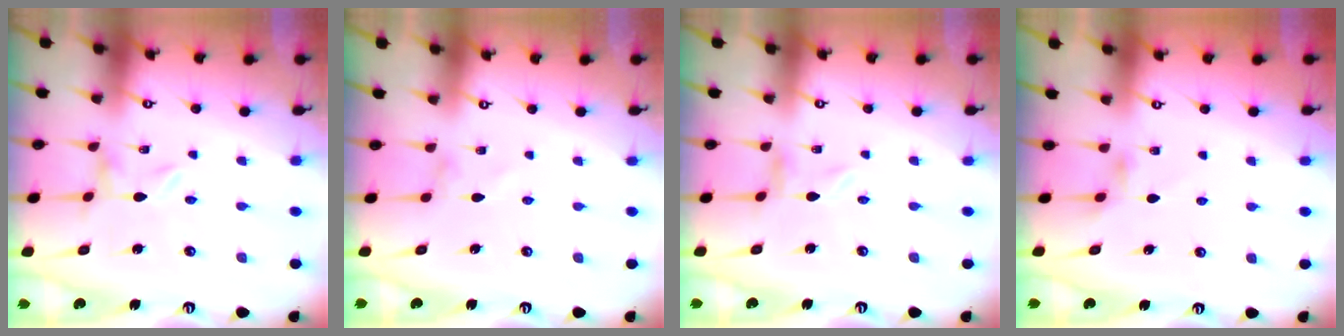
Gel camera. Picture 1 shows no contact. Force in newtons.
{"total": 0.0}
{"total": 0.0}
{"total": 2.2, "press": 2.1, "slide": 0.4}